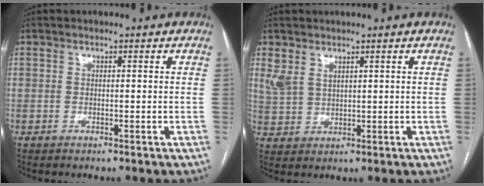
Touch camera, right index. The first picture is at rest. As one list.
[{"total": 3.9, "force": [2.8, 2.2, 1.6], "torque": [-0.048, 0.012, 0.068]}]